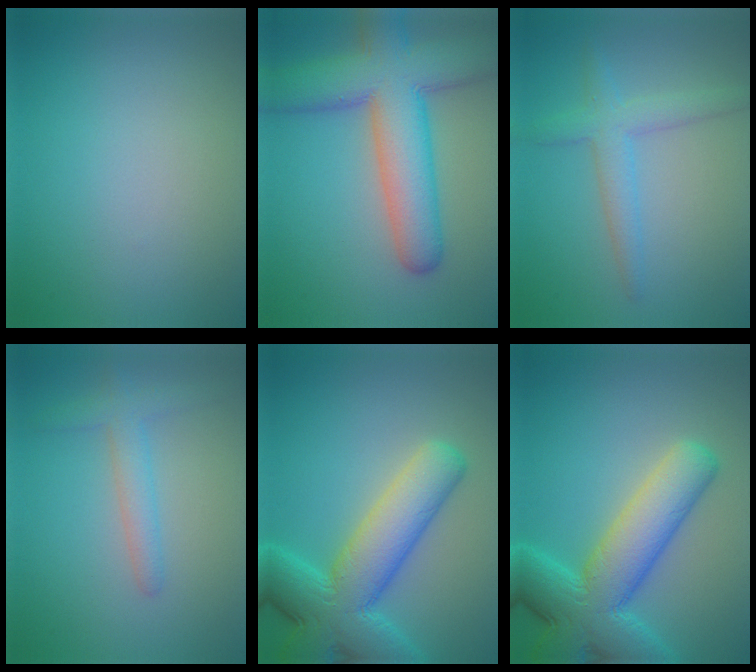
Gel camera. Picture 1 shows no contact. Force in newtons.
{"total": 10.7, "press": 10.7, "slide": 0.6}
{"total": 2.6, "press": 2.6, "slide": 0.2}
{"total": 2.6, "press": 2.6, "slide": 0.1}
{"total": 9.9, "press": 9.9, "slide": 0.6}
{"total": 9.9, "press": 9.9, "slide": 0.6}